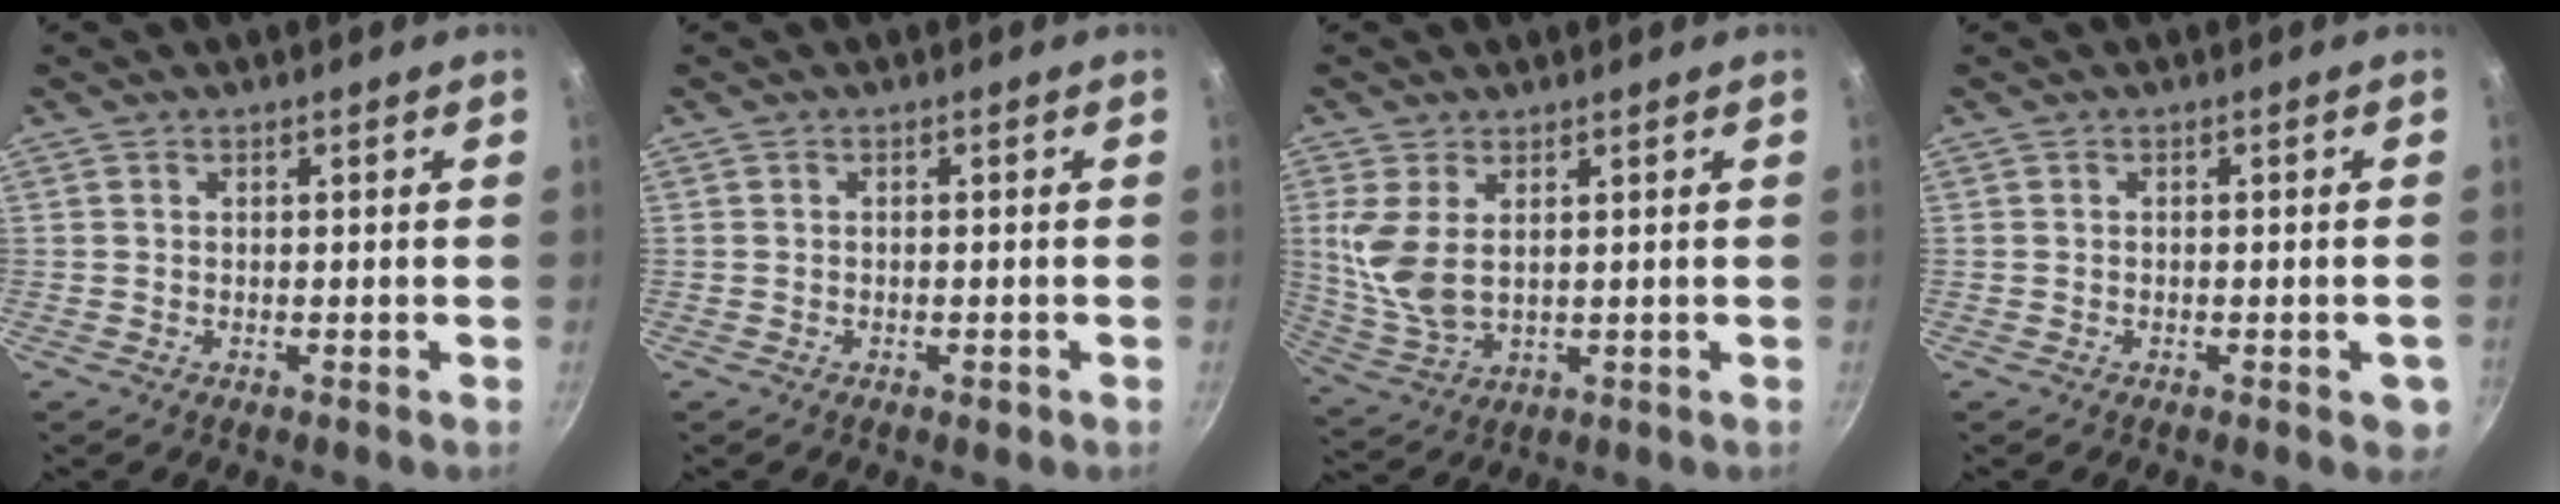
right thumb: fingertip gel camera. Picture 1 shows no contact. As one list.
[{"total": 1.2, "force": [-0.6, 0.6, 0.8], "torque": [-0.015, 0.003, -0.007]}, {"total": 8.4, "force": [2.1, 4.5, 6.8], "torque": [-0.146, -0.014, 0.057]}, {"total": 2.9, "force": [-1.1, 1.4, 2.3], "torque": [-0.019, 0.004, -0.013]}]